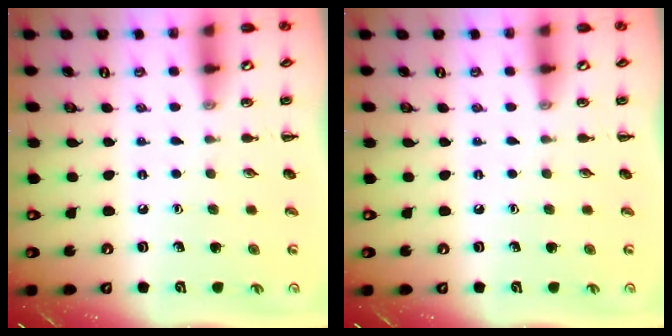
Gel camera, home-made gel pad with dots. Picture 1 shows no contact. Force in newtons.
{"total": 0.0}